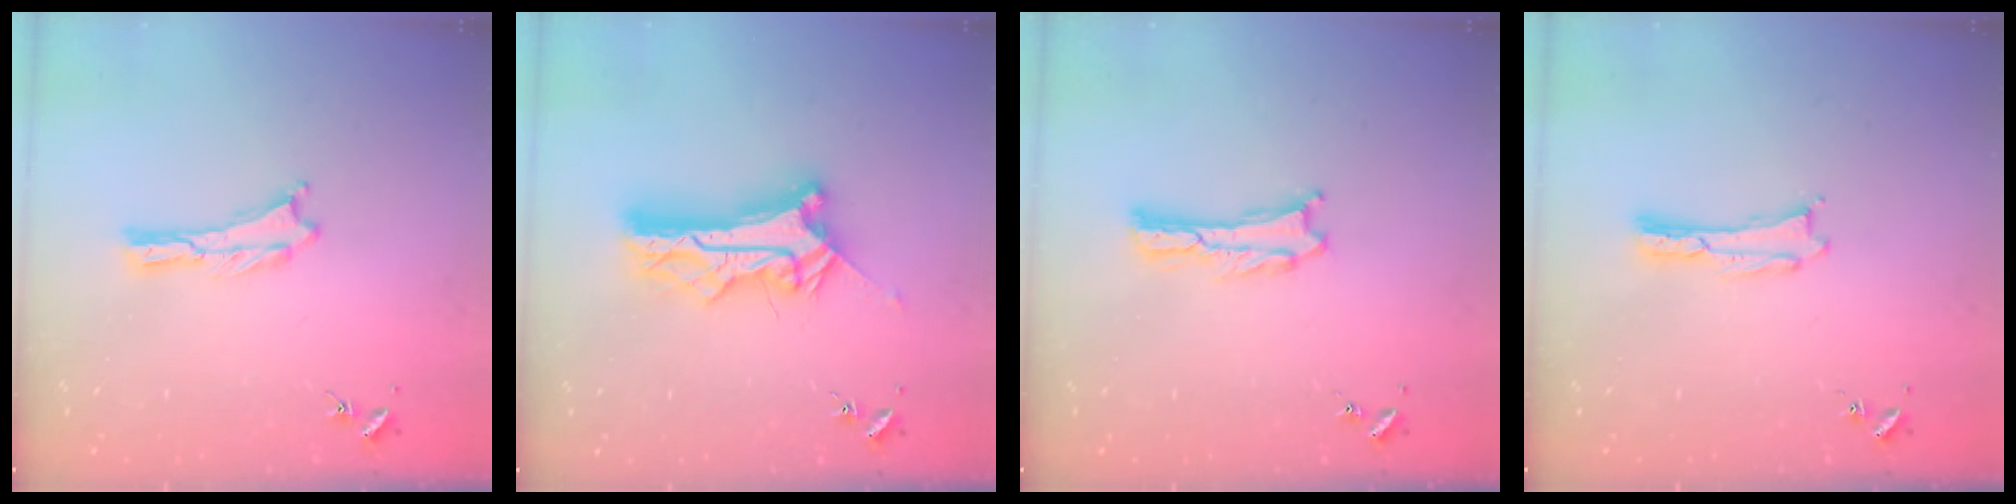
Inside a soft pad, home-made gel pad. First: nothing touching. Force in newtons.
{"total": 9.3, "press": 9.3, "slide": 0.7}
{"total": 0.6, "press": 0.5, "slide": 0.2}
{"total": 0.0}